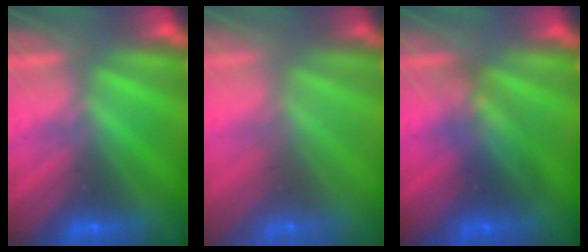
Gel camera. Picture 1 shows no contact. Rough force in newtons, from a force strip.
{"total": 7.4}
{"total": 2.9}